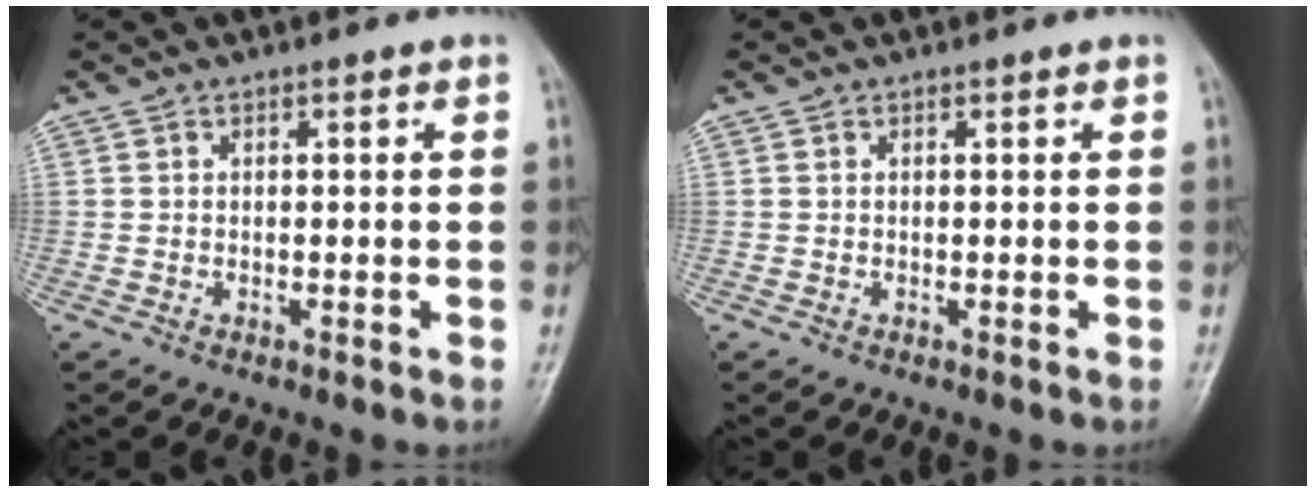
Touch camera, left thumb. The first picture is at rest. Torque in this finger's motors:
{"motor_torque": [-0.16, 0.03, -0.10, 0.27, 0.00]}